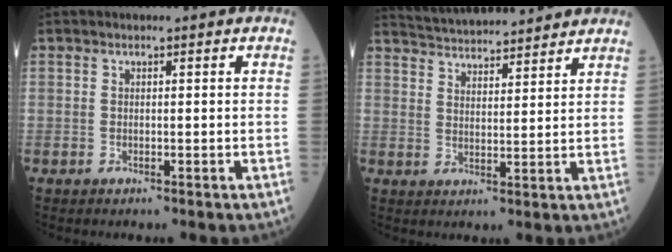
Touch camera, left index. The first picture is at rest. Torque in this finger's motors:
{"motor_torque": [0.06, -1.05, 0.25, 0.06]}